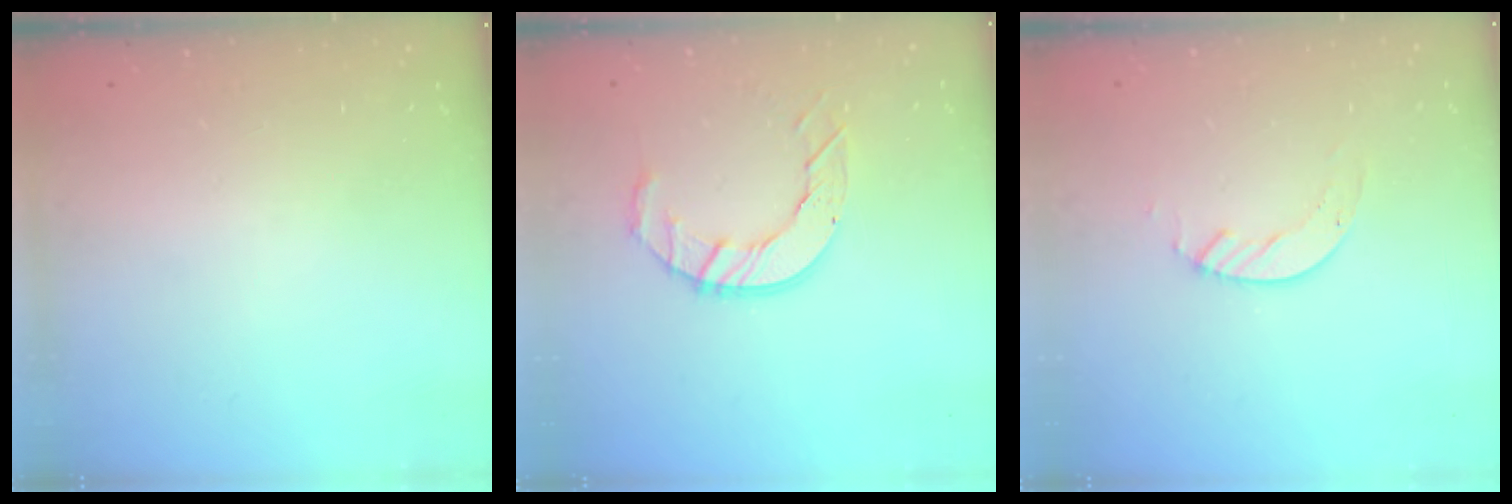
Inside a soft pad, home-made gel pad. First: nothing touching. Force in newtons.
{"total": 9.1, "press": 9.1, "slide": 0.9}
{"total": 3.5, "press": 3.5, "slide": 0.4}